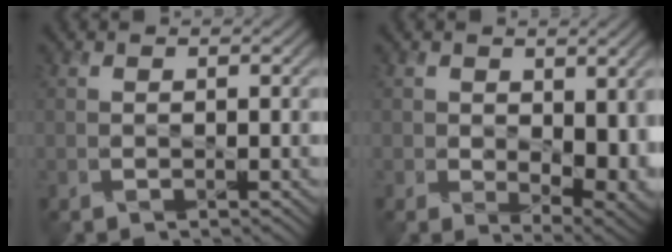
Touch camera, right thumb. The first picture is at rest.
{"total": 8.2, "force": [-0.8, 5.4, 6.0], "torque": [-0.102, -0.035, 0.005]}